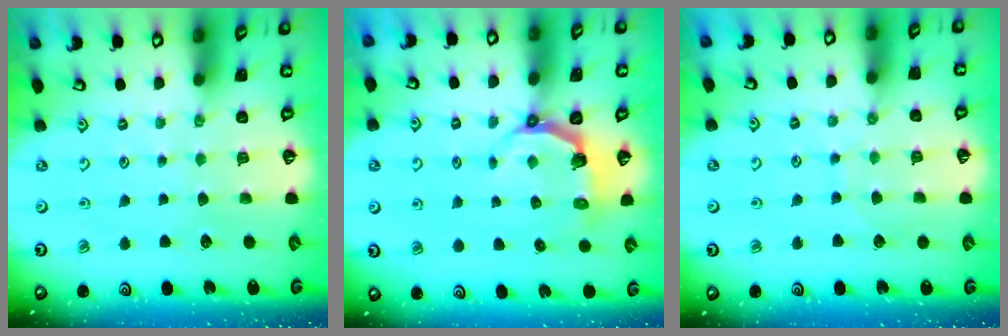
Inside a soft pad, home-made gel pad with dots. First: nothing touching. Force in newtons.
{"total": 4.6, "press": 3.0, "slide": 3.4}
{"total": 6.5, "press": 6.5, "slide": 0.5}